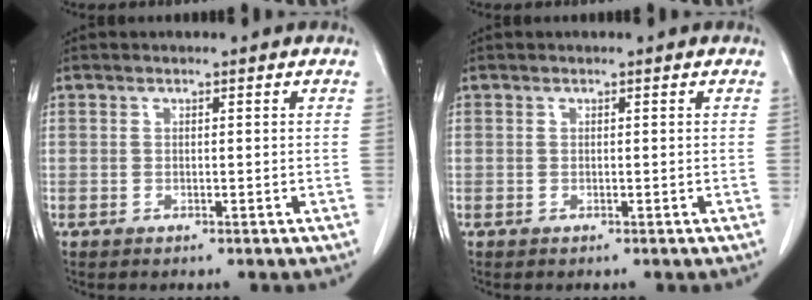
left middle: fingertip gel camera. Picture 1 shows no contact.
{"total": 0.0}